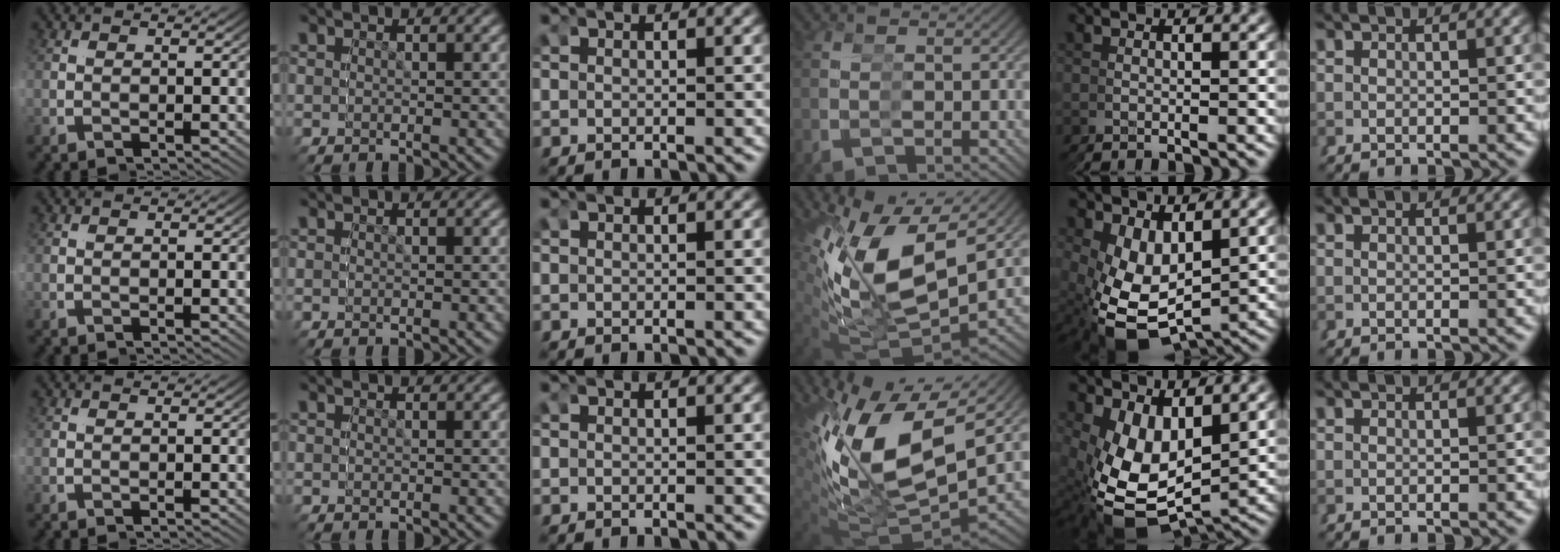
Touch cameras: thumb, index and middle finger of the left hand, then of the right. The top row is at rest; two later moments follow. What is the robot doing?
{"motion": "grasp_and_lifting", "object": "glue stick"}